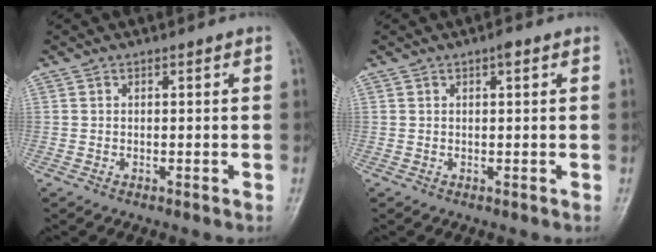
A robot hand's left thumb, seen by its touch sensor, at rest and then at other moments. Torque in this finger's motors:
{"motor_torque": [0.25, 0.14, 0.24, -0.44, 0.00]}